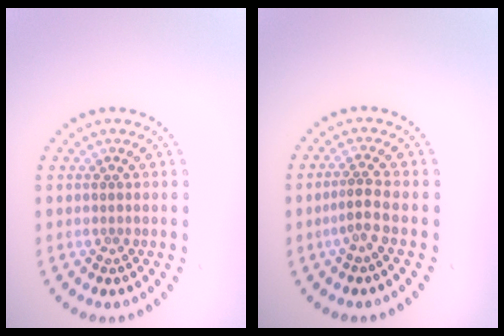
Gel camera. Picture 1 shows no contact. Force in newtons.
{"total": 1.9, "press": 1.3, "slide": 1.4}